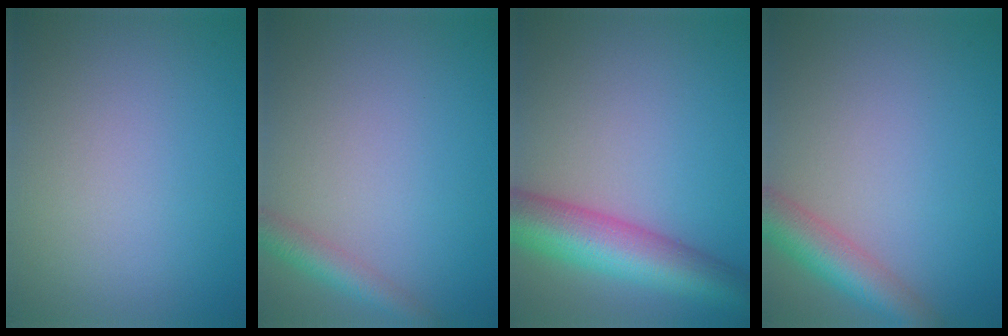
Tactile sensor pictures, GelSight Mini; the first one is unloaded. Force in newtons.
{"total": 2.5, "press": 2.5, "slide": 0.1}
{"total": 8.7, "press": 8.7, "slide": 0.2}
{"total": 4.6, "press": 4.6, "slide": 0.2}